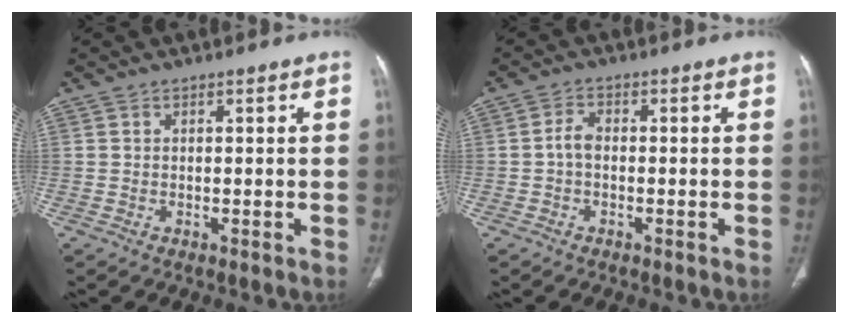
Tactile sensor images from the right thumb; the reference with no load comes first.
{"total": 2.5, "force": [-0.5, 1.5, 1.9], "torque": [-0.037, 0.009, -0.016]}